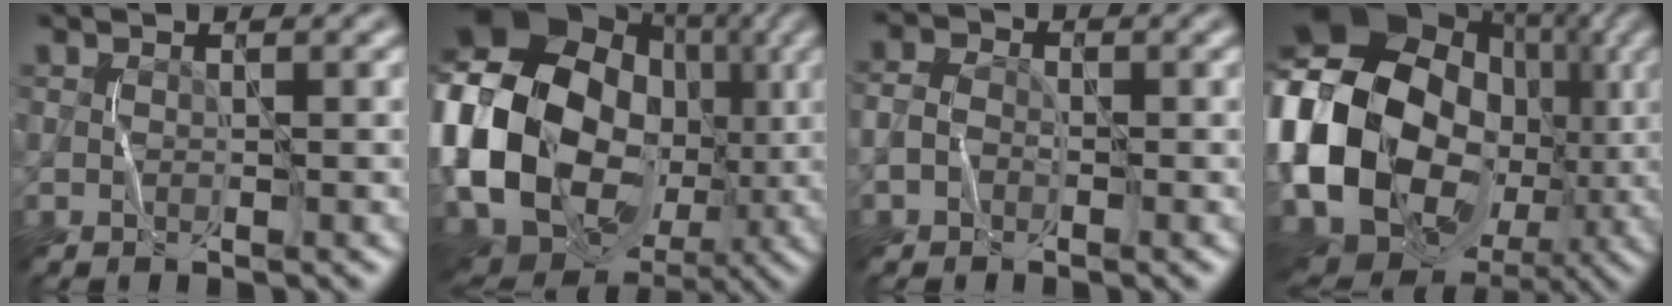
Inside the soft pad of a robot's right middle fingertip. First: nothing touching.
{"total": 22.4, "force": [-1.5, 17.9, 13.4], "torque": [-0.266, 0.006, -0.063]}
{"total": 2.3, "force": [-0.5, 1.8, 1.2], "torque": [-0.020, 0.007, -0.019]}
{"total": 24.6, "force": [-2.7, 20.5, 13.4], "torque": [-0.285, -0.010, -0.097]}